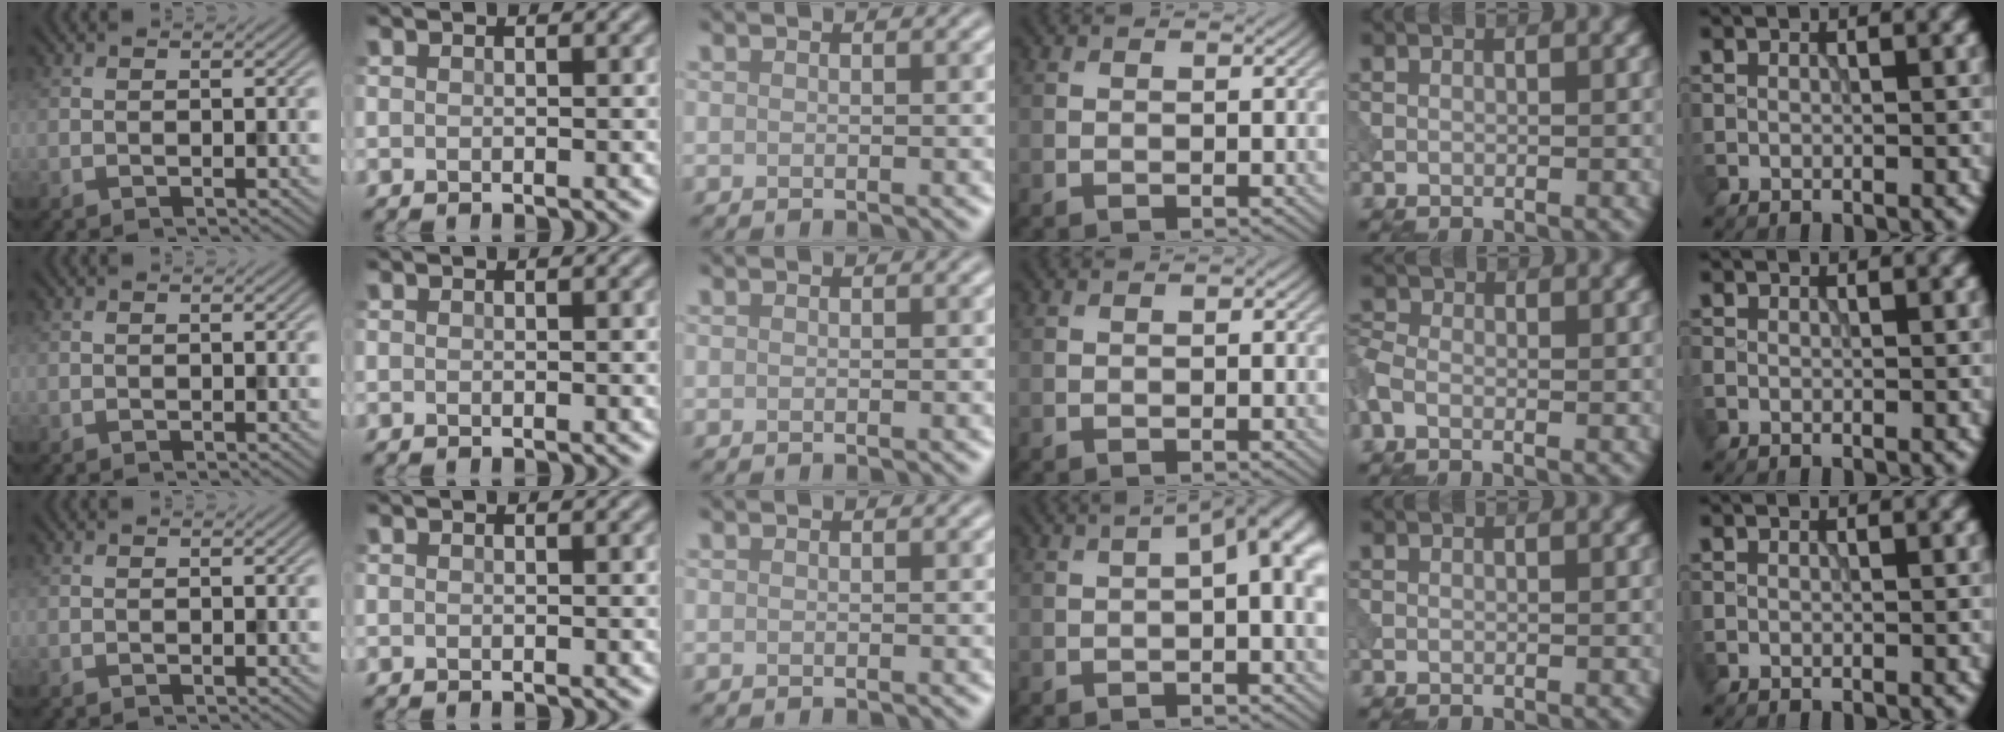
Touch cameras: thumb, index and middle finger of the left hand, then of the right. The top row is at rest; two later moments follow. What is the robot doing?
{"motion": "dispense", "object": "syringe"}